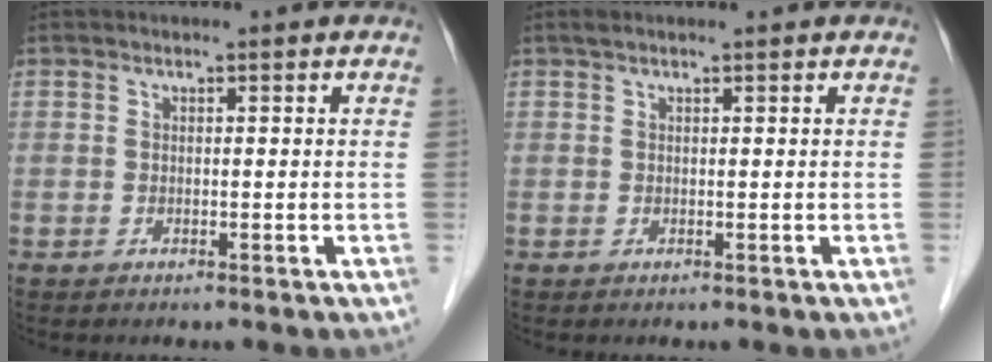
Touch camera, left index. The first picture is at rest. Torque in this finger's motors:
{"motor_torque": [0.05, 0.00, 0.00, -0.01]}